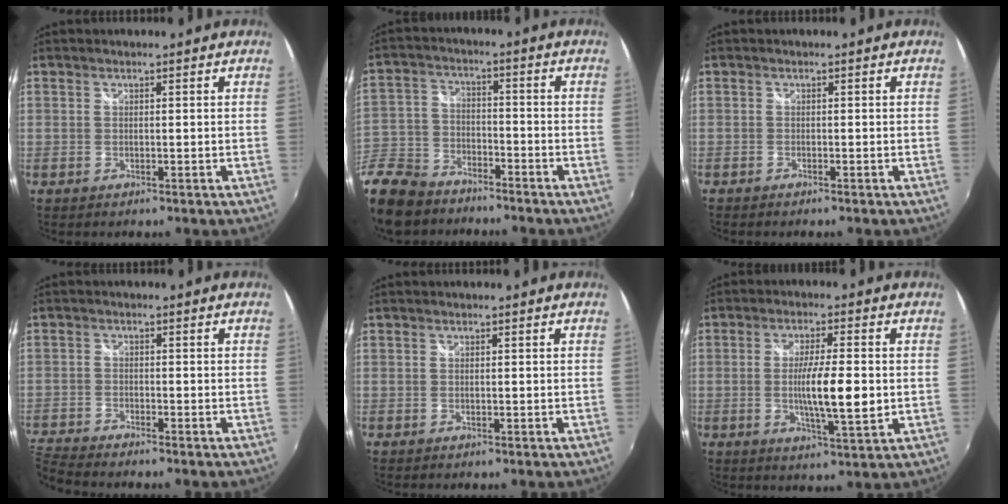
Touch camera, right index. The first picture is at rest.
{"total": 17.3, "force": [-12.8, 9.0, 7.4], "torque": [-0.209, -0.008, -0.237]}
{"total": 0.9, "force": [-0.9, -0.1, 0.2], "torque": [-0.010, -0.006, -0.018]}
{"total": 6.5, "force": [-6.3, 0.1, 1.5], "torque": [-0.061, -0.022, -0.127]}
{"total": 0.0}
{"total": 8.9, "force": [-0.7, 1.0, 8.8], "torque": [-0.152, -0.009, -0.008]}